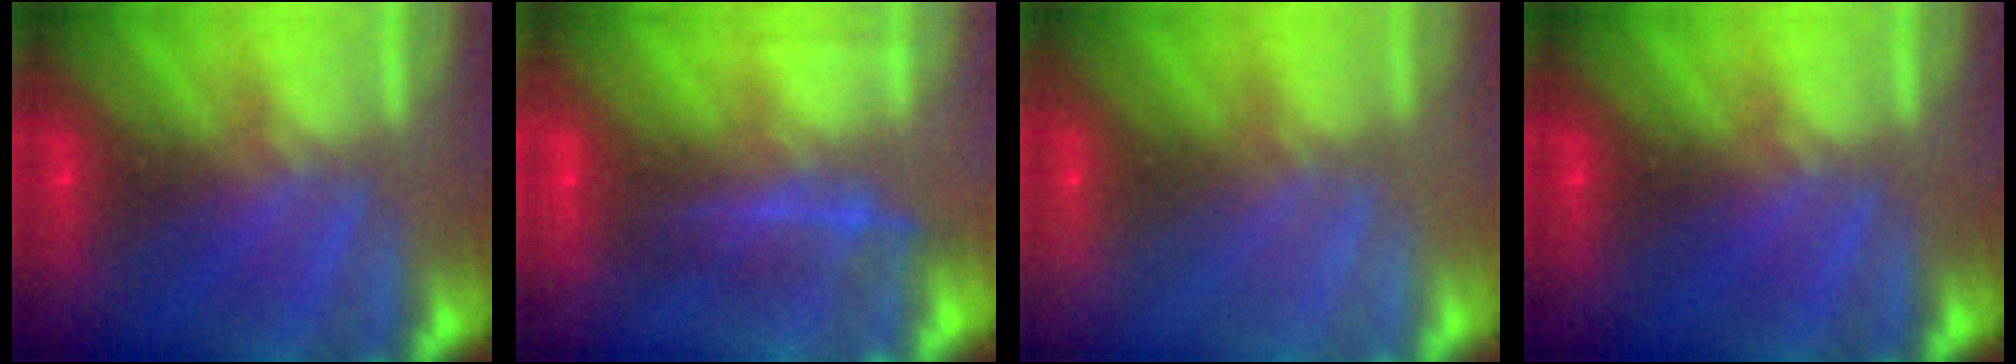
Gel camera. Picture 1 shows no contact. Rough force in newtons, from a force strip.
{"total": 2.1}
{"total": 2.9}
{"total": 0.0}